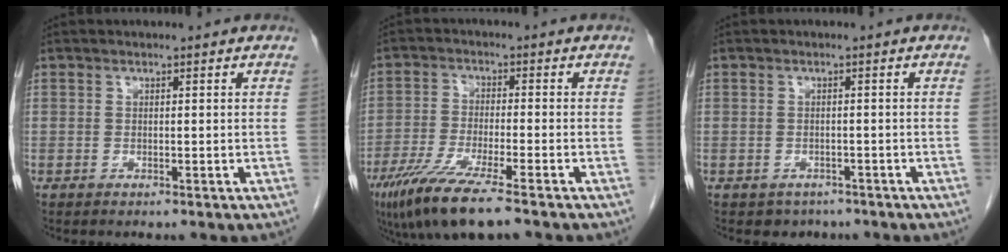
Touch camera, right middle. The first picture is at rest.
{"total": 11.0, "force": [-7.7, 1.1, 7.7], "torque": [-0.143, -0.031, -0.131]}
{"total": 2.8, "force": [-2.0, 1.9, 0.1], "torque": [-0.010, 0.006, -0.026]}